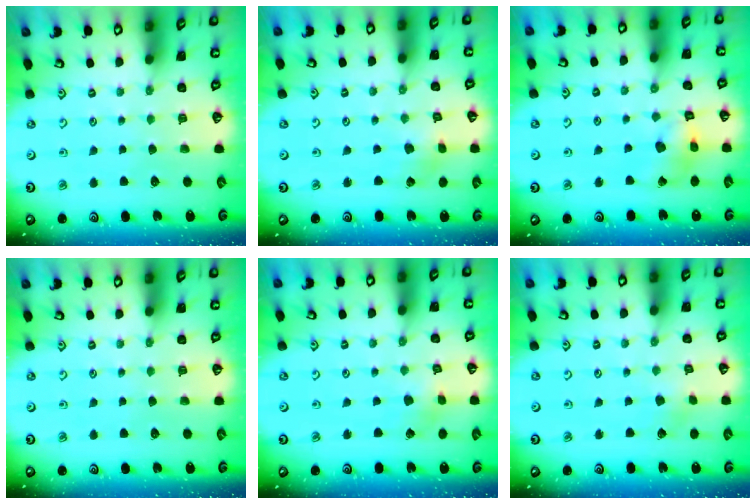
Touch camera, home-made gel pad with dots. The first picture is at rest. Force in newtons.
{"total": 2.5, "press": 2.4, "slide": 0.4}
{"total": 8.6, "press": 8.5, "slide": 1.1}
{"total": 0.0}
{"total": 2.5, "press": 2.5, "slide": 0.3}
{"total": 2.7, "press": 2.7, "slide": 0.2}